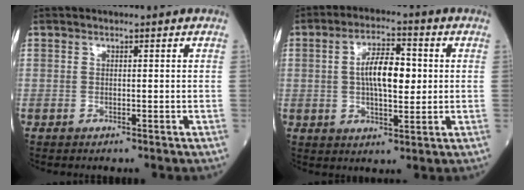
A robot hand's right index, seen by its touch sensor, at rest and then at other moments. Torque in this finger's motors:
{"motor_torque": [0.25, -0.02, 0.17, 0.06]}